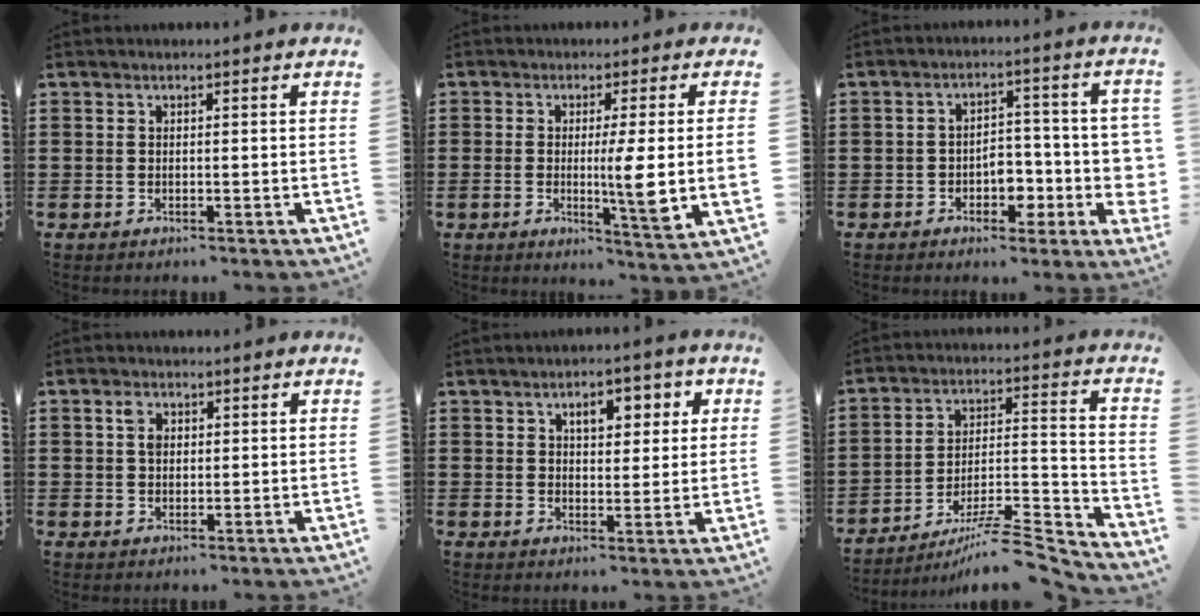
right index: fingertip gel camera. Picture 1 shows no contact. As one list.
[{"total": 7.9, "force": [-0.5, 0.1, 7.9], "torque": [-0.127, -0.019, -0.015]}, {"total": 5.3, "force": [-2.1, 3.4, 3.5], "torque": [-0.047, 0.005, -0.043]}, {"total": 2.3, "force": [0.7, 1.5, 1.6], "torque": [-0.036, 0.007, 0.012]}, {"total": 5.1, "force": [2.0, 2.8, 3.8], "torque": [-0.052, 0.001, 0.023]}, {"total": 8.5, "force": [-7.1, 0.9, 4.6], "torque": [-0.065, 0.004, -0.136]}]